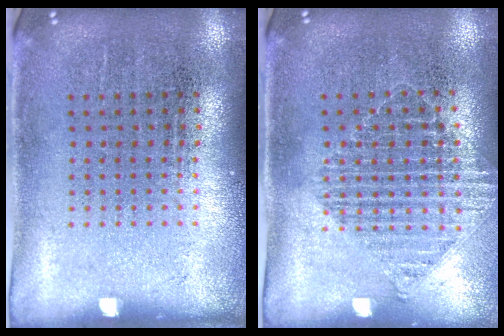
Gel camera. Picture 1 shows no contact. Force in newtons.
{"total": 1.1, "press": 1.1, "slide": 0.1}